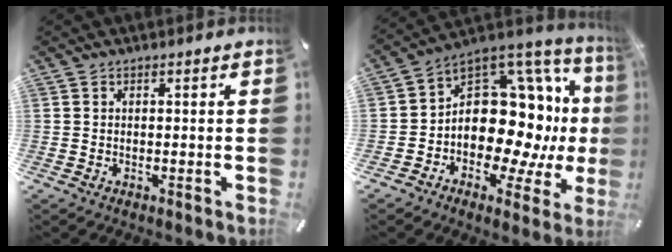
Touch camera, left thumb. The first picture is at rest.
{"total": 18.5, "force": [0.1, 13.1, 13.1], "torque": [-0.204, -0.031, 0.007]}